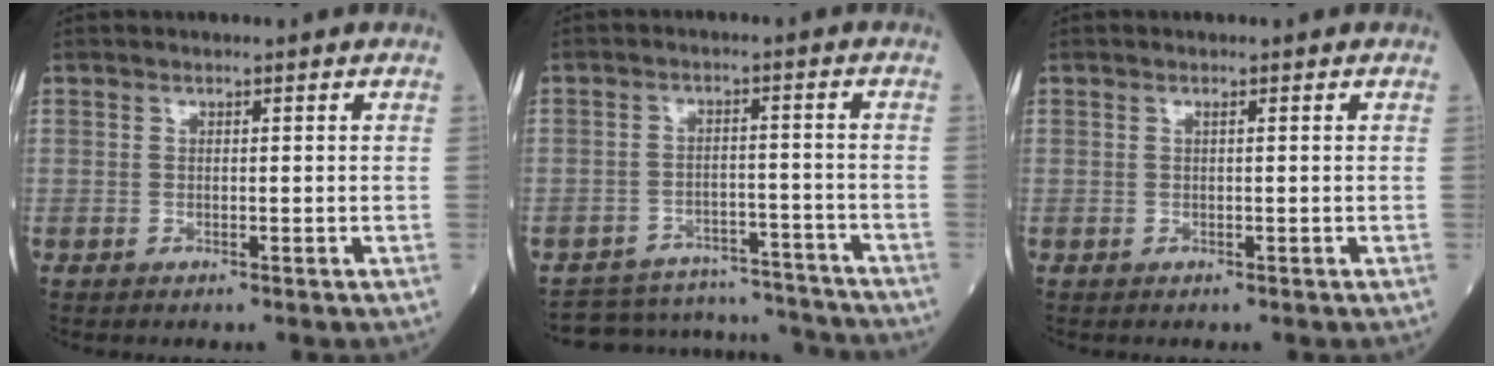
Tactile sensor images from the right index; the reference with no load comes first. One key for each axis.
{"total": 13.0, "fx": -12.6, "fy": 3.3, "fz": 0.7, "tx": -0.013, "ty": 0.031, "tz": -0.173}
{"total": 0.6, "fx": 0.1, "fy": 0.2, "fz": 0.5, "tx": -0.016, "ty": 0.000, "tz": 0.003}